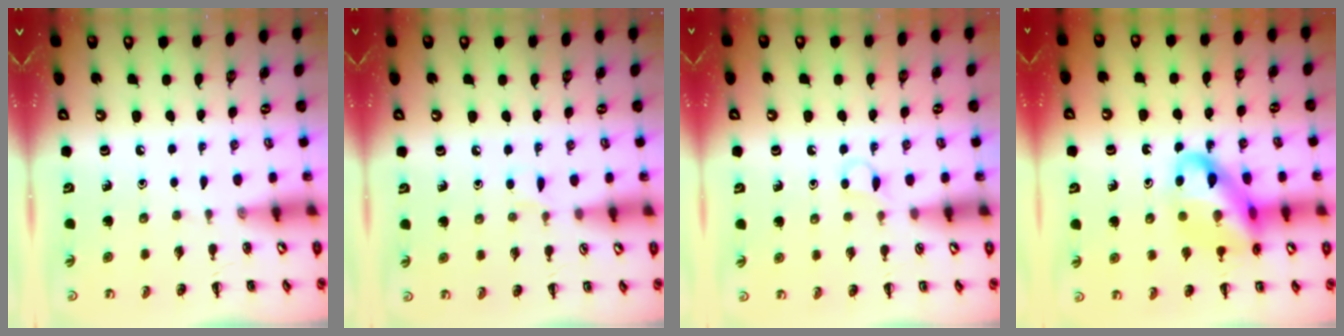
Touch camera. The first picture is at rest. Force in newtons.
{"total": 4.0, "press": 3.8, "slide": 1.4}
{"total": 3.3, "press": 3.1, "slide": 0.9}
{"total": 15.8, "press": 15.6, "slide": 3.0}